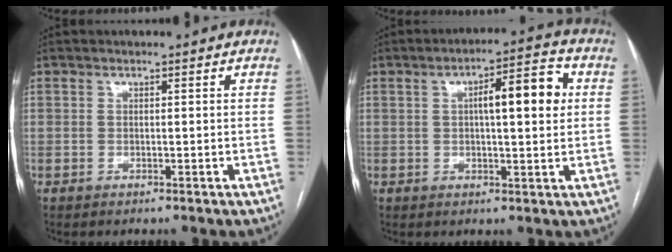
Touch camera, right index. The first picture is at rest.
{"total": 9.1, "force": [1.9, 2.1, 8.6], "torque": [-0.128, 0.022, 0.028]}